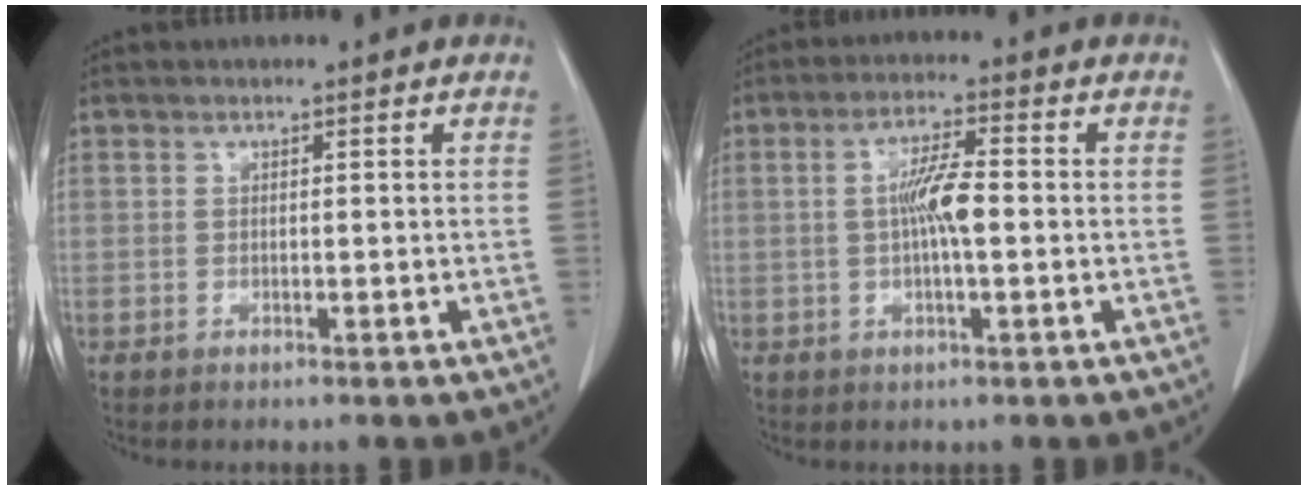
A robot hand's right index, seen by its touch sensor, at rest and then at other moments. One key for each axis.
{"total": 5.7, "fx": -0.1, "fy": 0.9, "fz": 5.6, "tx": -0.108, "ty": 0.008, "tz": -0.006}